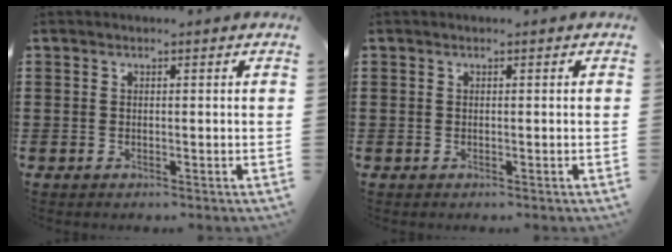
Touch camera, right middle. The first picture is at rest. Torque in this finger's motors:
{"motor_torque": [-0.18, -0.03, -0.06, -0.04]}